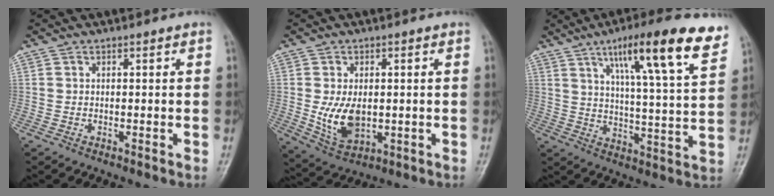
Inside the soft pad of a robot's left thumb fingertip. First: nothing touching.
{"total": 7.7, "force": [-0.5, 4.8, 6.0], "torque": [-0.099, -0.010, 0.006]}
{"total": 18.1, "force": [10.6, 2.7, 14.5], "torque": [-0.200, -0.041, 0.160]}